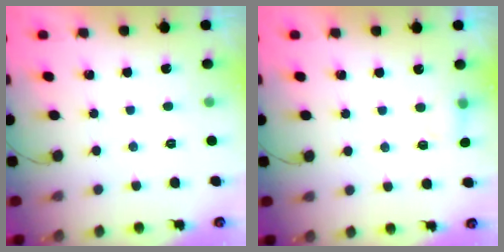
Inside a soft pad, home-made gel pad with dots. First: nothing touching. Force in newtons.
{"total": 4.8, "press": 4.5, "slide": 1.4}